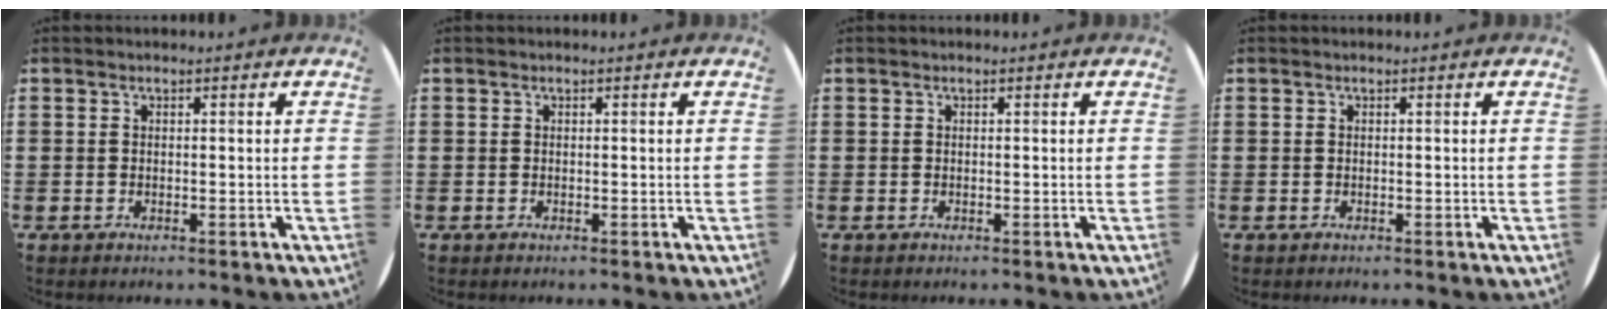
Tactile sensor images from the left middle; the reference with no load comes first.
{"total": 0.0}
{"total": 0.0}
{"total": 0.0}